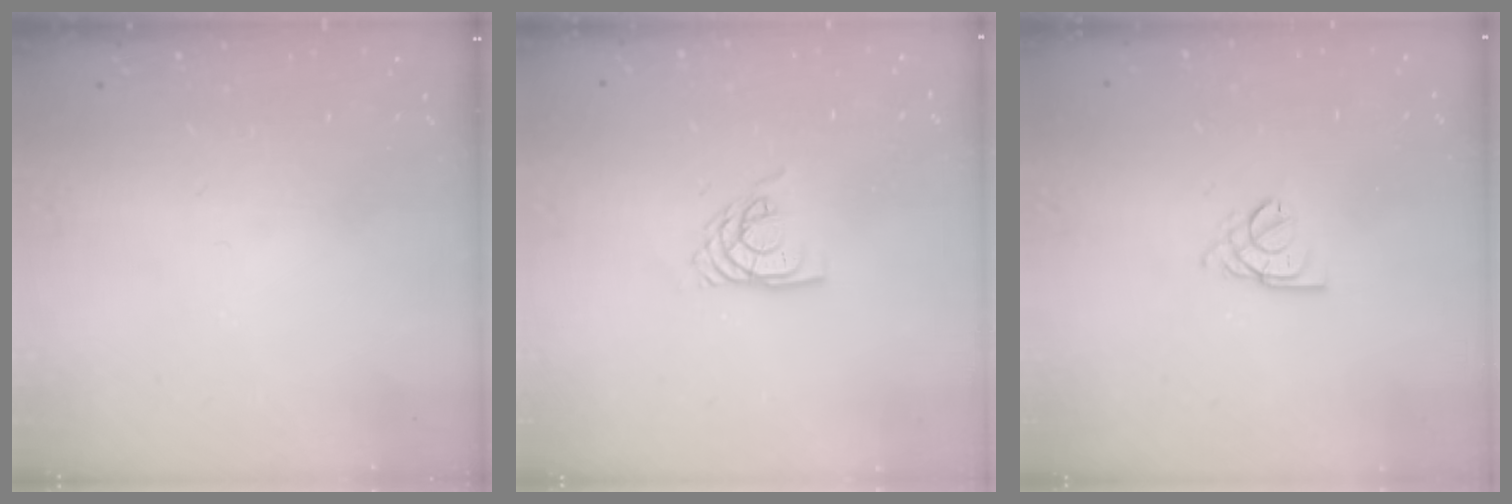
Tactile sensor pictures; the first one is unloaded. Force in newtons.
{"total": 6.0, "press": 6.0, "slide": 0.5}
{"total": 2.3, "press": 2.3, "slide": 0.5}